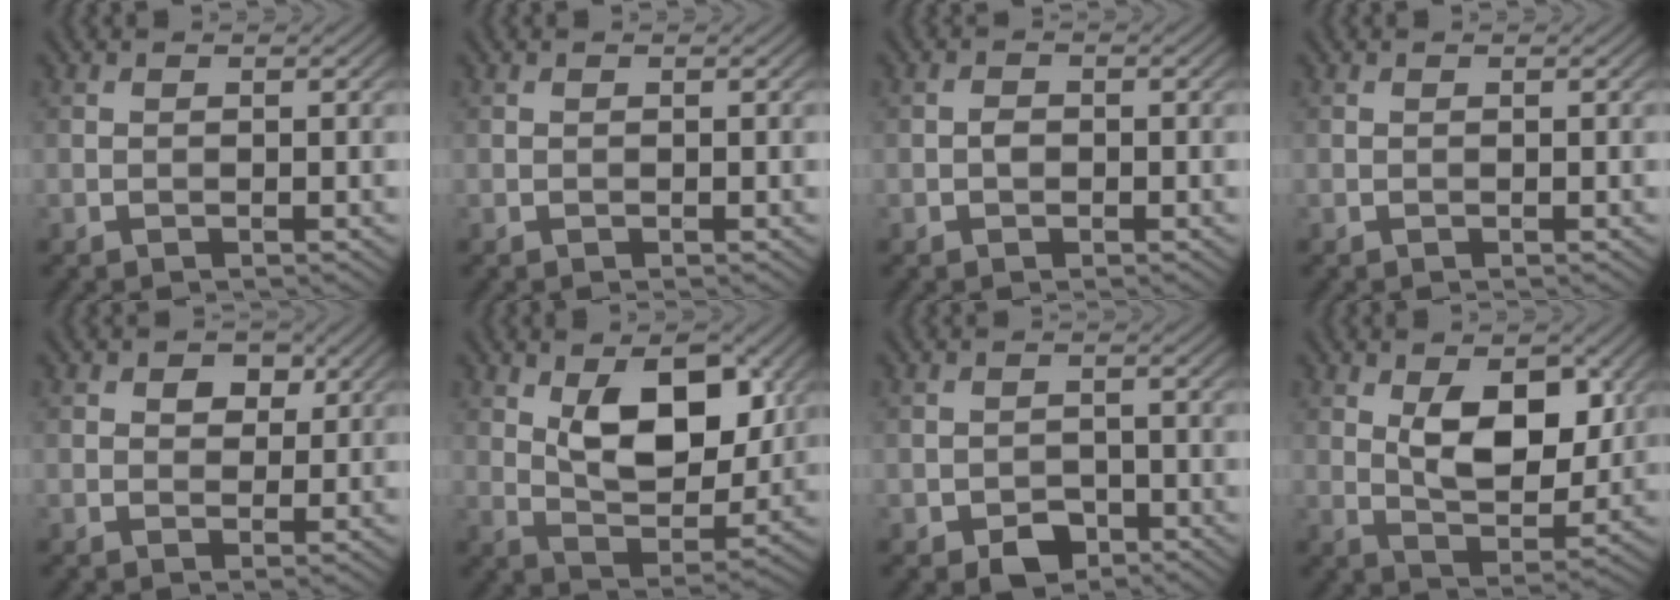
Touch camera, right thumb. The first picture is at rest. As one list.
[{"total": 0.0}, {"total": 1.1, "force": [-0.4, 0.8, 0.7], "torque": [-0.012, 0.002, -0.010]}, {"total": 0.0}, {"total": 3.3, "force": [1.5, 2.3, 1.9], "torque": [-0.031, 0.000, 0.020]}, {"total": 11.0, "force": [3.5, 5.7, 8.8], "torque": [-0.146, -0.010, 0.060]}, {"total": 3.3, "force": [-2.1, 2.1, 1.5], "torque": [-0.023, -0.005, -0.039]}, {"total": 8.8, "force": [2.4, 4.6, 7.1], "torque": [-0.120, -0.006, 0.043]}]